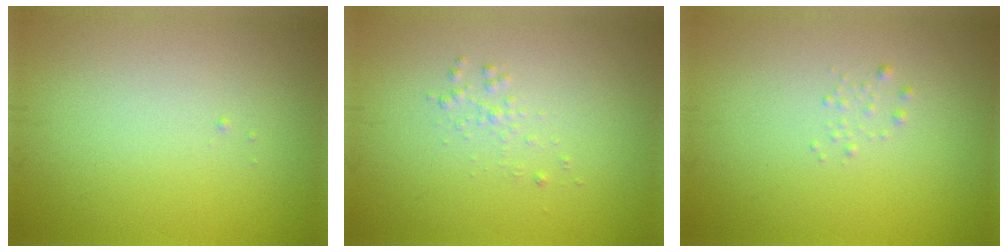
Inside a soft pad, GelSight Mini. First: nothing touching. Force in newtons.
{"total": 0.9, "press": 0.9, "slide": 0.0}
{"total": 0.6, "press": 0.6, "slide": 0.0}